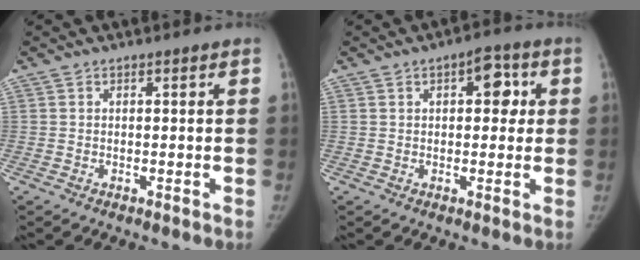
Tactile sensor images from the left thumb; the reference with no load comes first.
{"total": 6.0, "force": [1.6, 3.3, 4.7], "torque": [-0.033, 0.004, 0.014]}